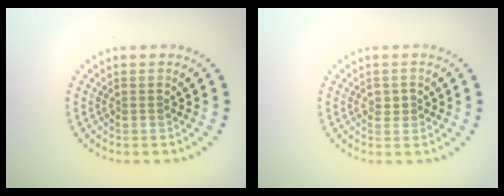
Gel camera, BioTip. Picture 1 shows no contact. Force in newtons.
{"total": 1.2, "press": 1.1, "slide": 0.3}